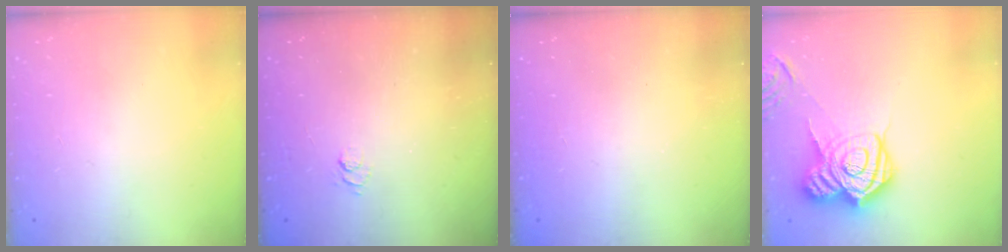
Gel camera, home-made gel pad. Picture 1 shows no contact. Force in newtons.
{"total": 2.5, "press": 2.0, "slide": 1.4}
{"total": 2.5, "press": 2.4, "slide": 0.8}
{"total": 17.5, "press": 17.5, "slide": 1.3}